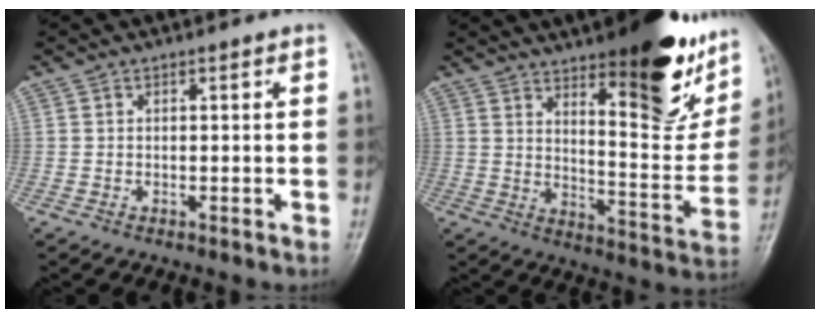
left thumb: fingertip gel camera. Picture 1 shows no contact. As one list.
[{"total": 24.3, "force": [15.2, 7.8, 17.2], "torque": [-0.191, -0.082, 0.219]}]